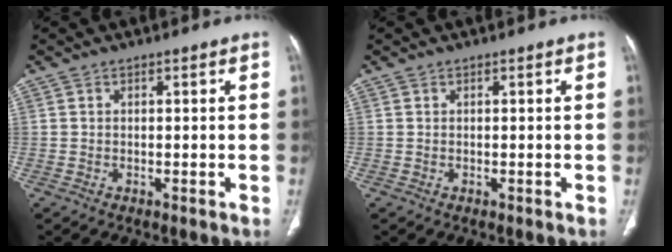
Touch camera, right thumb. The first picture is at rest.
{"total": 0.0}